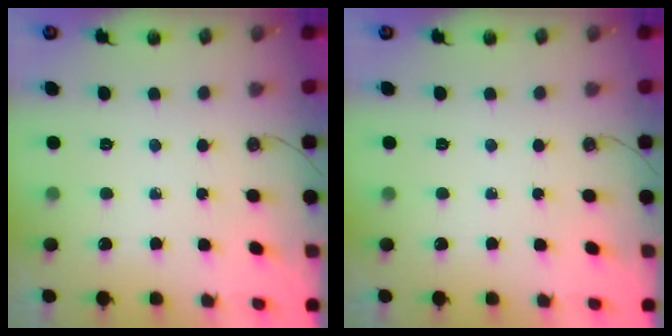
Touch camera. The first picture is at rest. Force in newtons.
{"total": 0.0}